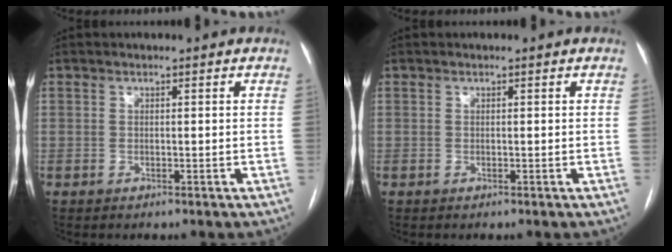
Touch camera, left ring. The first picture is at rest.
{"total": 0.0}